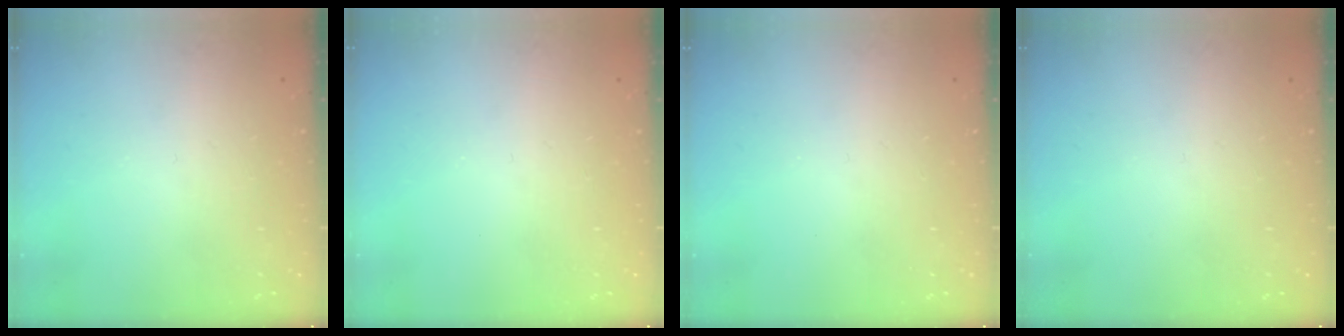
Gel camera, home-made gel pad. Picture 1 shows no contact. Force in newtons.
{"total": 0.0}
{"total": 0.0}
{"total": 0.0}